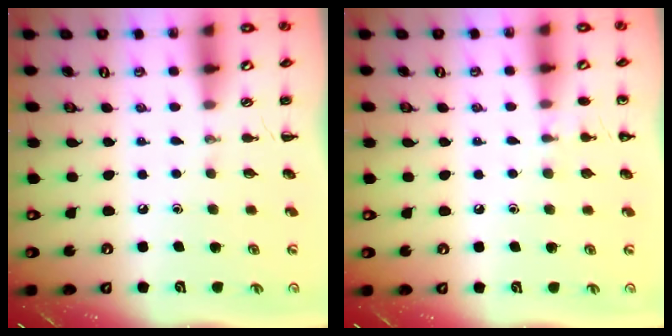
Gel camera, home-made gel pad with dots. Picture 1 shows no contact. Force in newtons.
{"total": 6.0, "press": 5.7, "slide": 1.9}